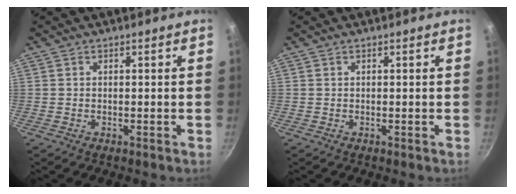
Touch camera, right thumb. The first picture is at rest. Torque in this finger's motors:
{"motor_torque": [-0.14, -0.07, -0.04, -0.04, 0.00]}